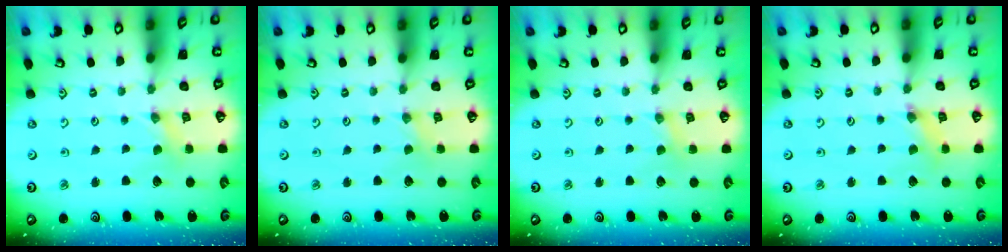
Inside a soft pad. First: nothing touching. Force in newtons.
{"total": 0.0}
{"total": 0.6, "press": 0.6, "slide": 0.1}
{"total": 1.8, "press": 1.8, "slide": 0.2}